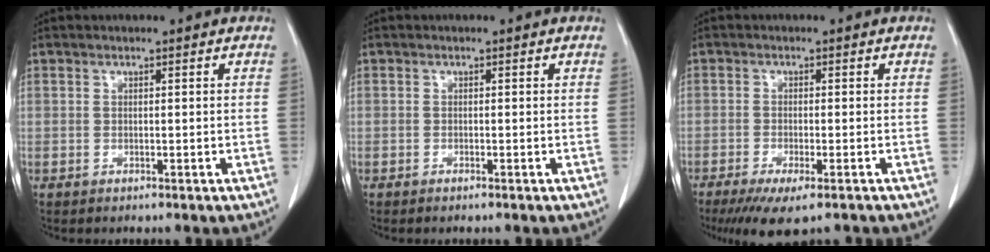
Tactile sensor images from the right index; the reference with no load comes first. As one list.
[{"total": 0.0}, {"total": 7.5, "force": [-5.4, 1.5, 5.0], "torque": [-0.073, -0.018, -0.083]}]